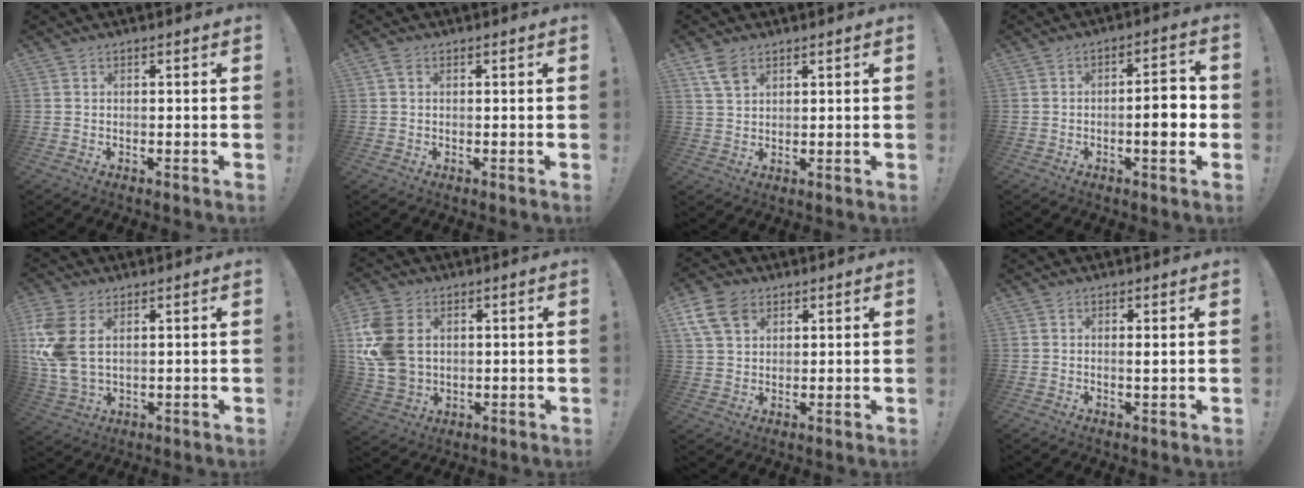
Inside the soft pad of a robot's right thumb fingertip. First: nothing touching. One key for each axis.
{"total": 1.4, "fx": 0.6, "fy": 0.9, "fz": 1.0, "tx": -0.012, "ty": 0.002, "tz": 0.008}
{"total": 5.4, "fx": 3.4, "fy": 3.0, "fz": 3.1, "tx": -0.050, "ty": -0.013, "tz": 0.064}
{"total": 8.2, "fx": -1.5, "fy": 2.4, "fz": 7.7, "tx": -0.105, "ty": 0.004, "tz": -0.028}
{"total": 11.8, "fx": 3.6, "fy": 6.9, "fz": 8.9, "tx": -0.197, "ty": -0.014, "tz": 0.071}
{"total": 15.6, "fx": 2.9, "fy": 11.8, "fz": 9.7, "tx": -0.199, "ty": -0.004, "tz": 0.059}
{"total": 10.0, "fx": 5.0, "fy": 6.8, "fz": 5.3, "tx": -0.098, "ty": -0.015, "tz": 0.100}
{"total": 1.1, "fx": 0.3, "fy": -0.1, "fz": 1.1, "tx": -0.011, "ty": -0.005, "tz": 0.001}